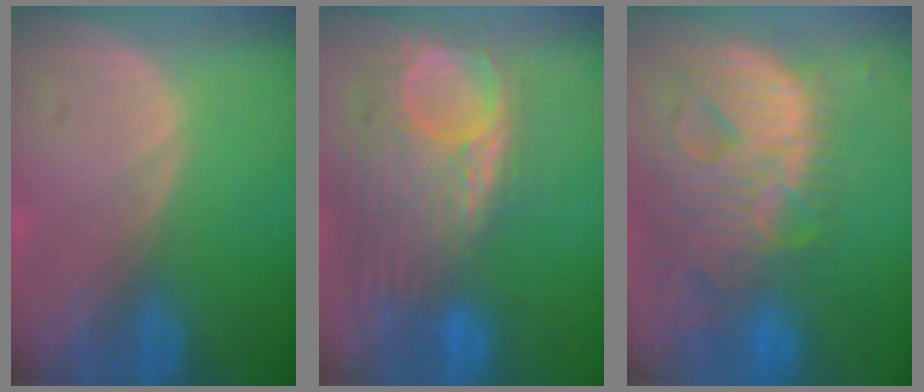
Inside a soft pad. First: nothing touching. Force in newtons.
{"total": 12.2, "press": 10.4, "slide": 6.3}
{"total": 13.3, "press": 11.4, "slide": 7.0}